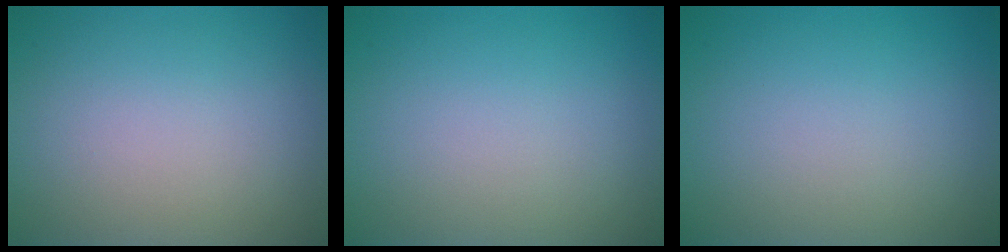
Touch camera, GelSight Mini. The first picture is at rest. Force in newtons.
{"total": 0.0}
{"total": 0.0}